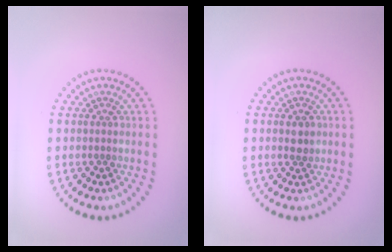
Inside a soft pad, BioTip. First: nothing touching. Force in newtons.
{"total": 1.4, "press": 1.4, "slide": 0.1}